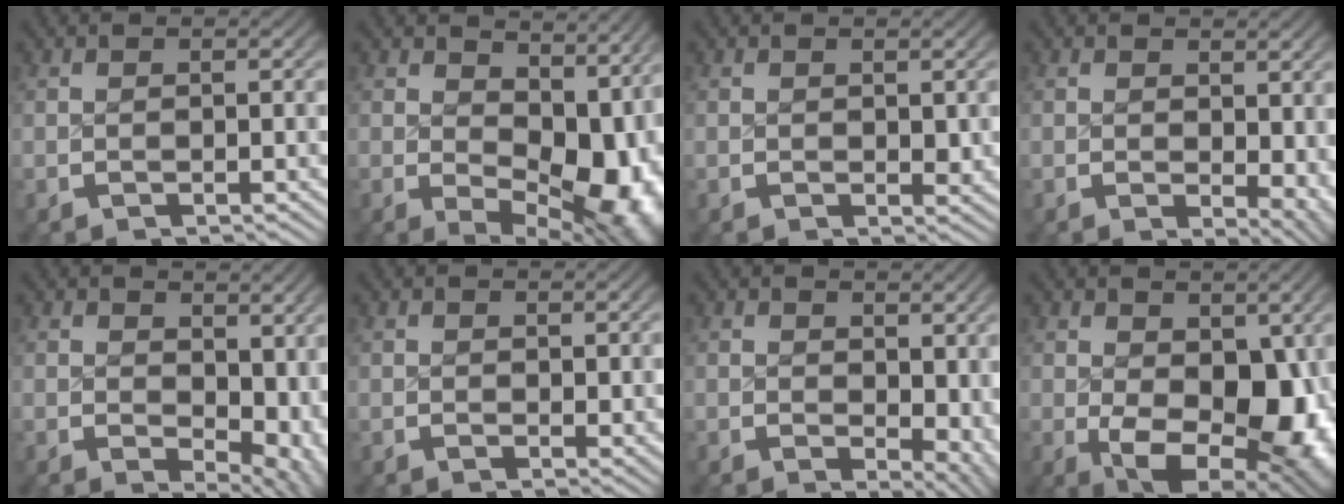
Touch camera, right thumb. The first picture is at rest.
{"total": 9.7, "force": [0.0, 5.7, 7.9], "torque": [-0.112, -0.043, 0.026]}
{"total": 0.9, "force": [0.3, 0.6, 0.6], "torque": [-0.002, -0.007, 0.011]}
{"total": 3.1, "force": [0.4, 1.7, 2.5], "torque": [-0.021, -0.014, 0.013]}
{"total": 4.4, "force": [0.5, 2.7, 3.4], "torque": [-0.047, -0.029, 0.025]}
{"total": 1.0, "force": [0.5, 0.5, 0.6], "torque": [-0.003, -0.005, 0.014]}
{"total": 3.5, "force": [0.5, 2.1, 2.7], "torque": [-0.026, -0.018, 0.018]}
{"total": 11.7, "force": [-1.6, 7.6, 8.8], "torque": [-0.154, -0.062, 0.009]}